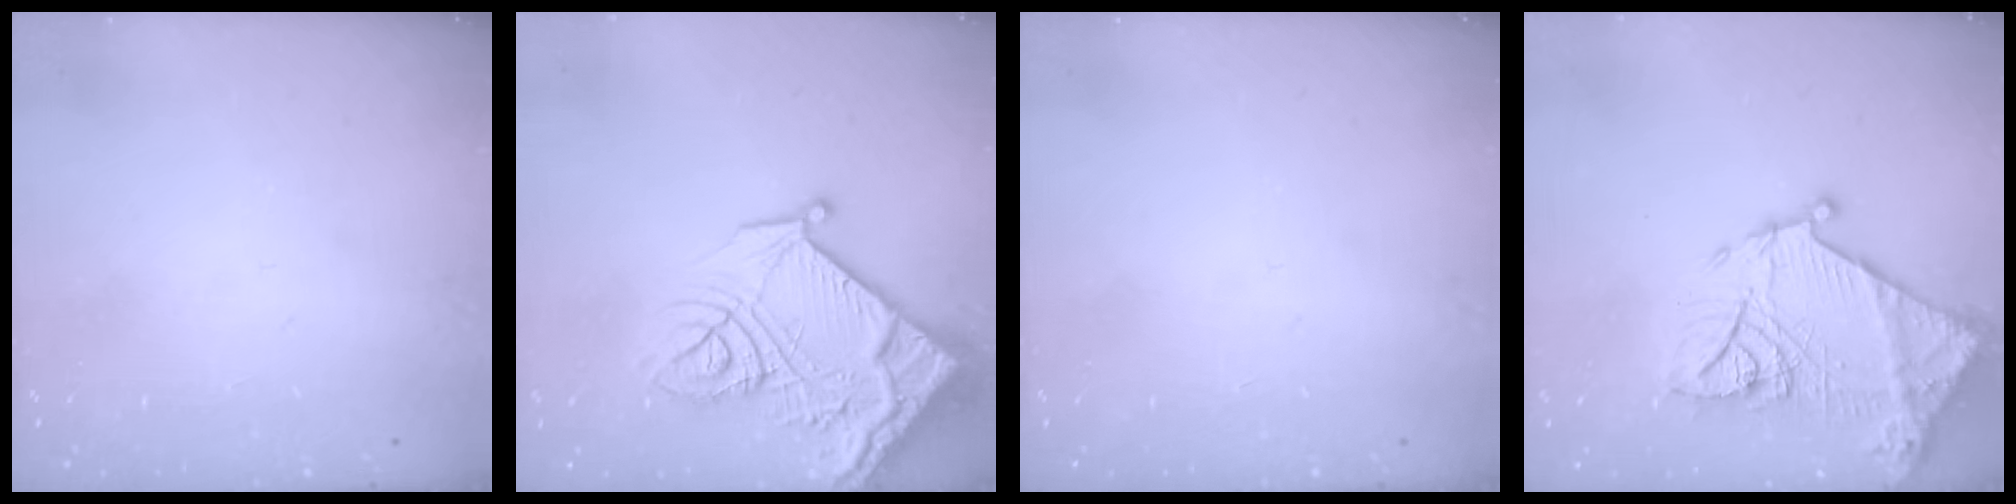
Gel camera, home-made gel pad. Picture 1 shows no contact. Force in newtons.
{"total": 22.5, "press": 22.3, "slide": 2.7}
{"total": 0.0}
{"total": 20.6, "press": 20.5, "slide": 1.8}